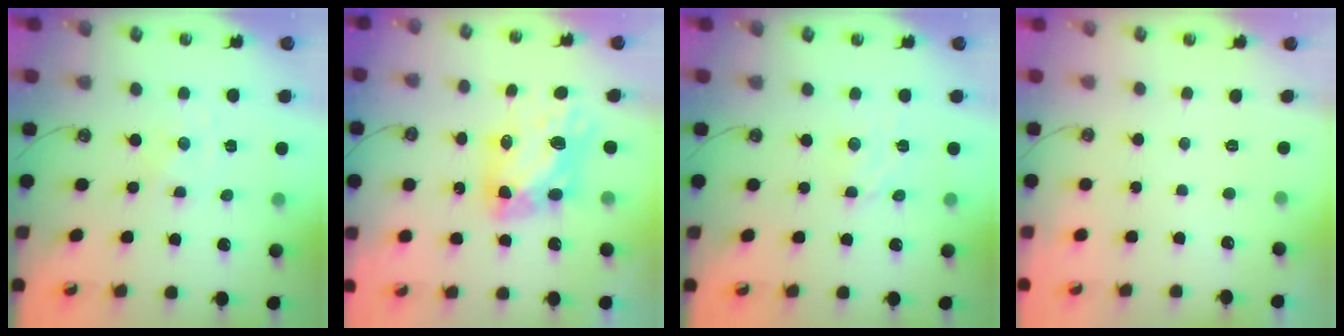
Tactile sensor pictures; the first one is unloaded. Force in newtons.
{"total": 9.0, "press": 9.0, "slide": 1.1}
{"total": 2.8, "press": 2.8, "slide": 0.1}
{"total": 0.0}